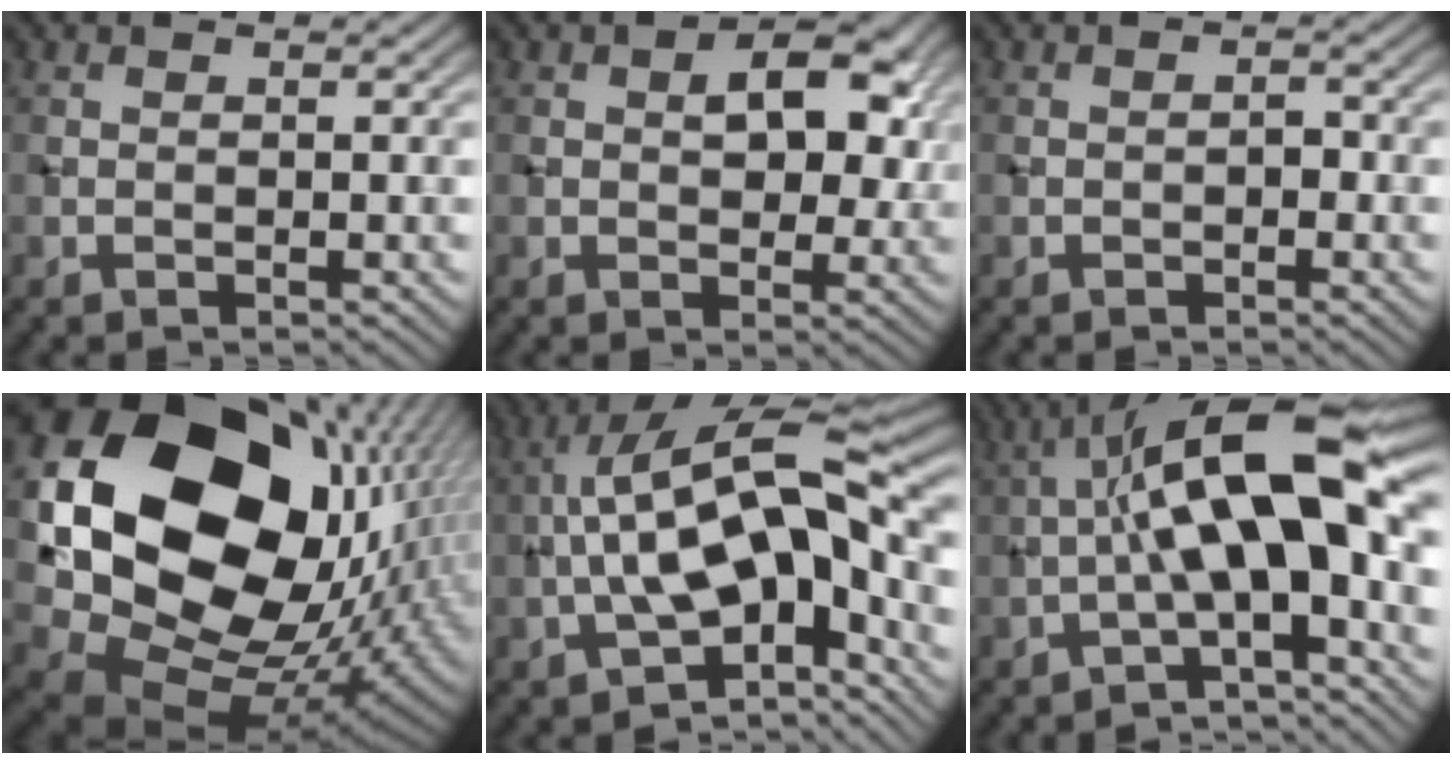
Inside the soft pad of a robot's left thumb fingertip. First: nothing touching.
{"total": 6.9, "force": [1.5, 4.0, 5.5], "torque": [-0.074, 0.002, 0.021]}
{"total": 1.0, "force": [-0.5, 0.5, 0.7], "torque": [-0.010, 0.006, -0.011]}
{"total": 21.9, "force": [4.2, 17.2, 12.9], "torque": [-0.314, -0.028, 0.106]}
{"total": 16.5, "force": [-2.4, 7.2, 14.6], "torque": [-0.243, 0.025, -0.047]}
{"total": 13.5, "force": [-0.9, 4.0, 12.9], "torque": [-0.205, 0.032, -0.027]}